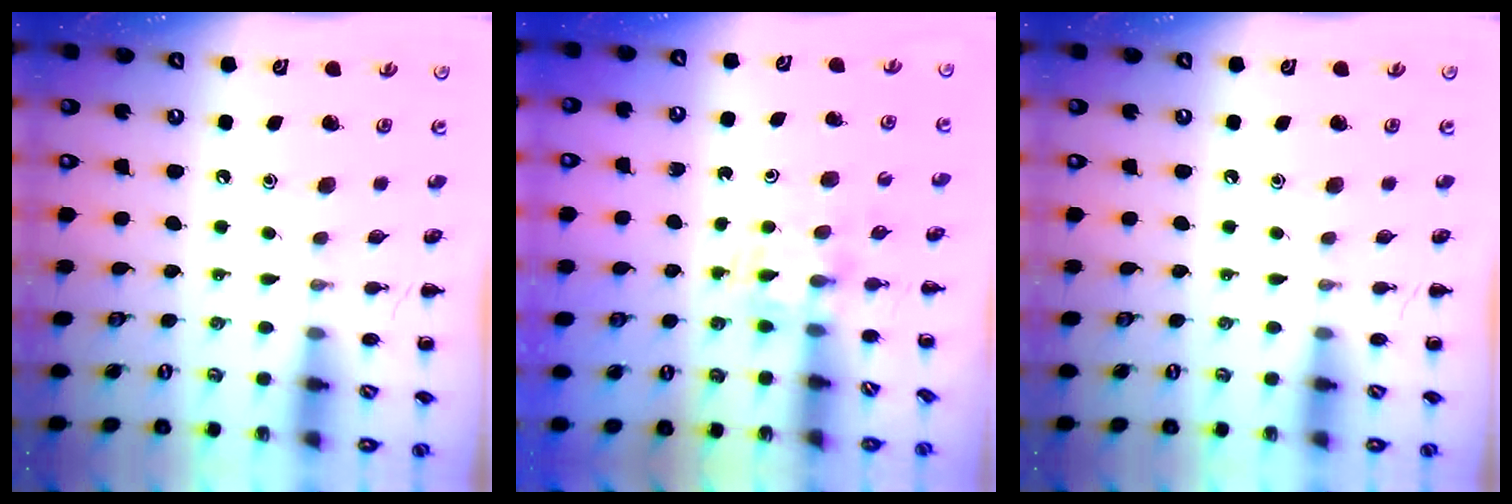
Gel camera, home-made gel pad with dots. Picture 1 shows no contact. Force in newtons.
{"total": 2.8, "press": 2.6, "slide": 1.1}
{"total": 0.0}